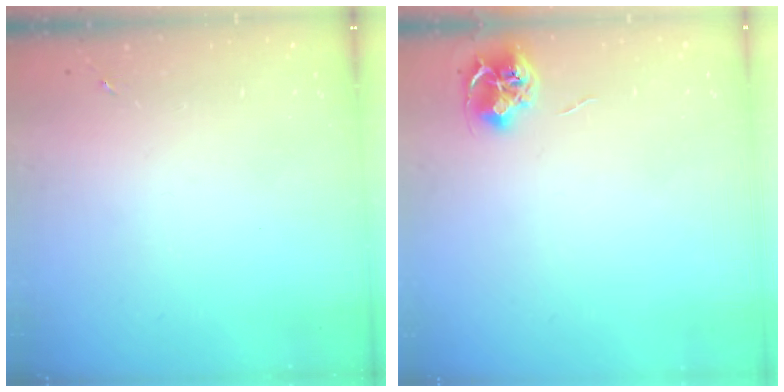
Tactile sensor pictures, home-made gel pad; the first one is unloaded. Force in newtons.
{"total": 7.1, "press": 7.1, "slide": 0.4}